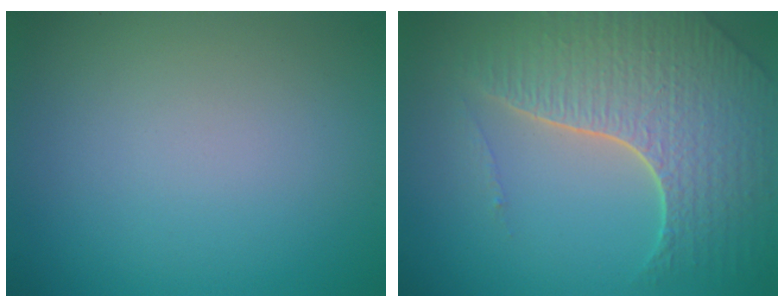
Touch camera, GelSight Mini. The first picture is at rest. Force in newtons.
{"total": 7.1, "press": 5.2, "slide": 4.8}